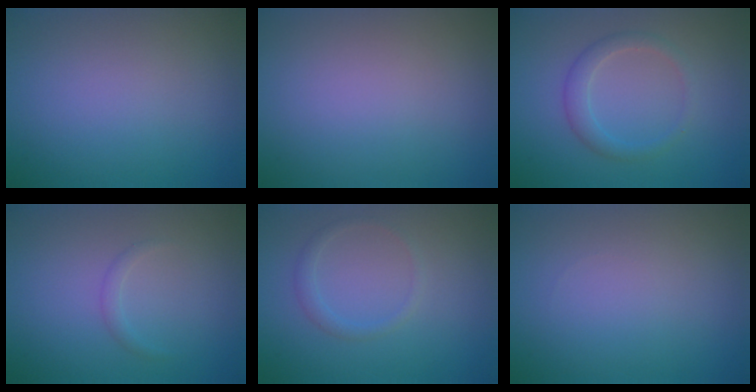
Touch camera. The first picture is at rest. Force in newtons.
{"total": 0.0}
{"total": 2.2, "press": 2.2, "slide": 0.1}
{"total": 0.8, "press": 0.8, "slide": 0.1}
{"total": 1.2, "press": 1.1, "slide": 0.1}
{"total": 0.0}